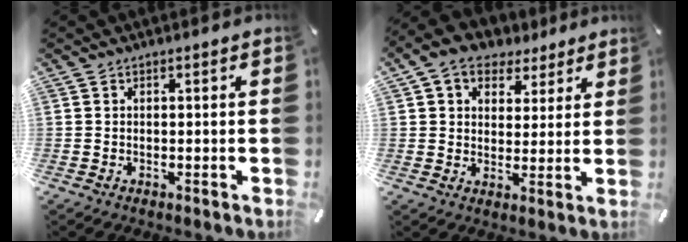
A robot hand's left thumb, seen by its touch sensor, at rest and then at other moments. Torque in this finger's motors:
{"motor_torque": [1.40, 0.22, 0.28, -0.27, 0.06]}